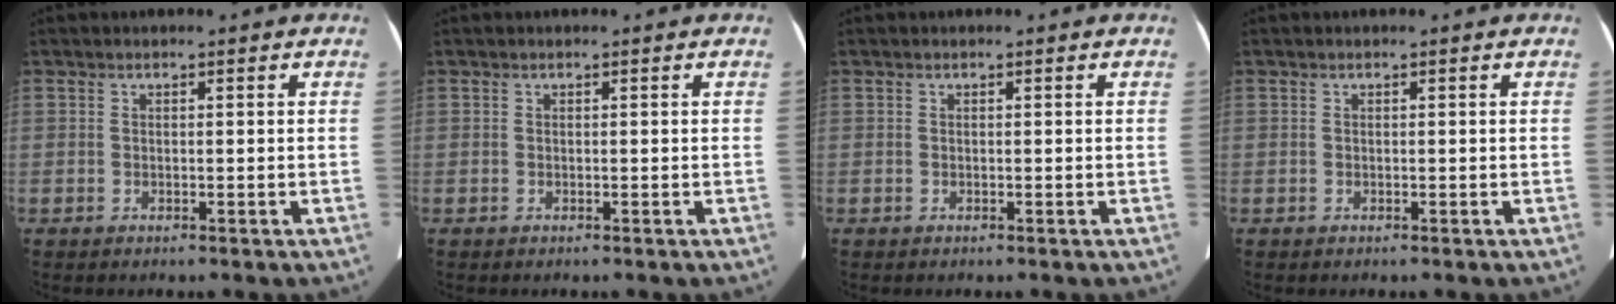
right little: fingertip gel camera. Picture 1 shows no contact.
{"total": 0.0}
{"total": 0.0}
{"total": 0.0}